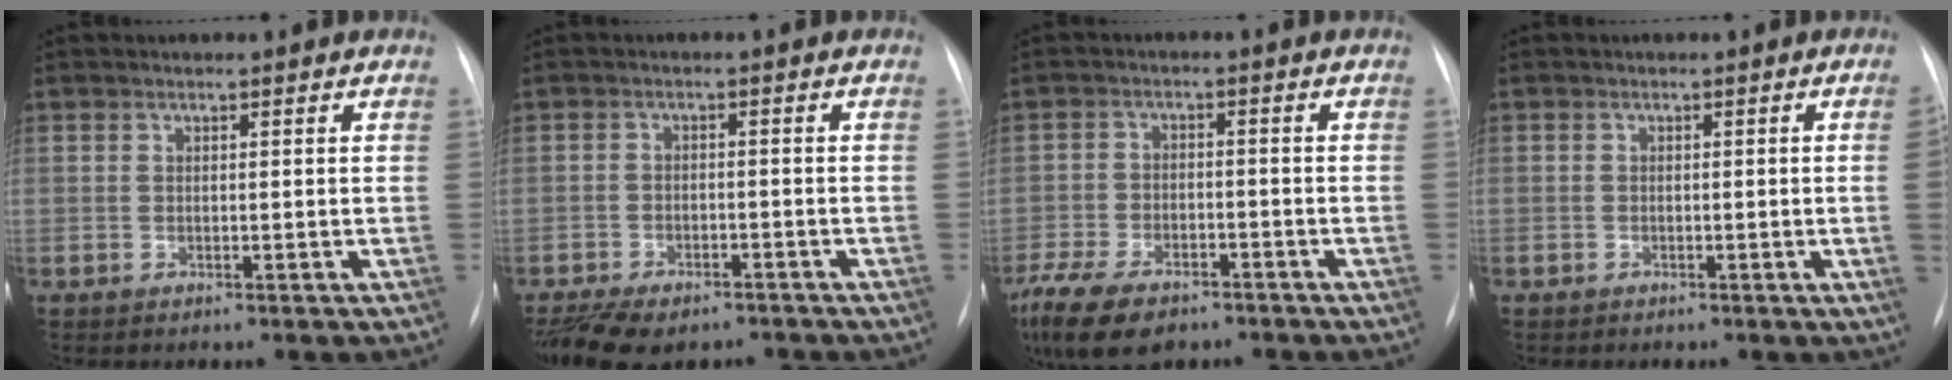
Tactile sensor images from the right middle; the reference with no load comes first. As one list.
[{"total": 11.2, "force": [-8.7, 5.1, 5.0], "torque": [-0.091, -0.003, -0.125]}, {"total": 15.0, "force": [-10.3, 7.1, 8.2], "torque": [-0.202, -0.020, -0.166]}, {"total": 2.1, "force": [-0.4, -0.5, 2.0], "torque": [-0.025, 0.001, -0.008]}]